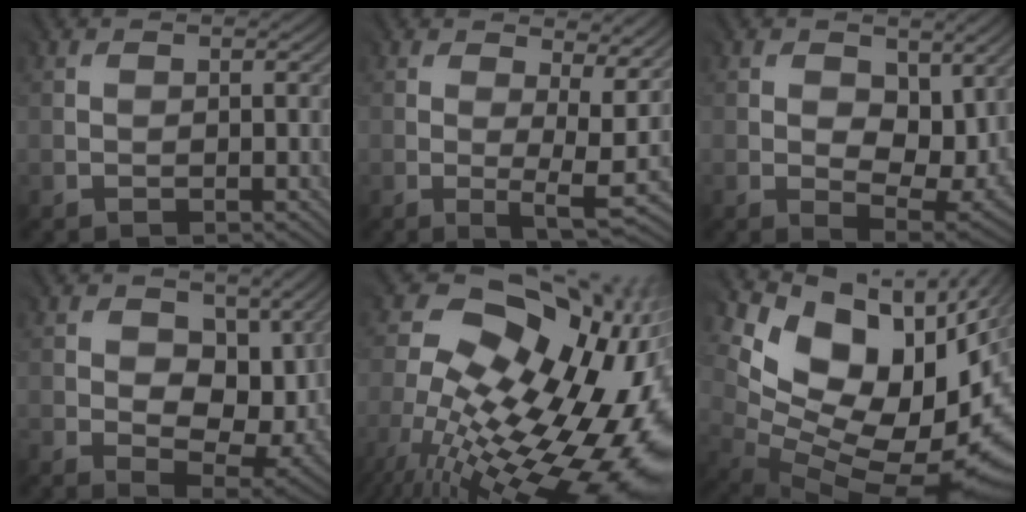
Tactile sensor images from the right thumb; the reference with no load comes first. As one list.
[{"total": 6.1, "force": [1.6, 1.8, 5.6], "torque": [-0.088, -0.013, 0.028]}, {"total": 8.5, "force": [2.3, 5.2, 6.3], "torque": [-0.121, -0.018, 0.047]}, {"total": 9.8, "force": [0.6, 6.3, 7.4], "torque": [-0.138, -0.021, 0.022]}, {"total": 18.9, "force": [-4.4, 10.7, 15.0], "torque": [-0.246, -0.009, -0.066]}, {"total": 14.8, "force": [4.6, 9.0, 10.9], "torque": [-0.171, -0.023, 0.113]}]